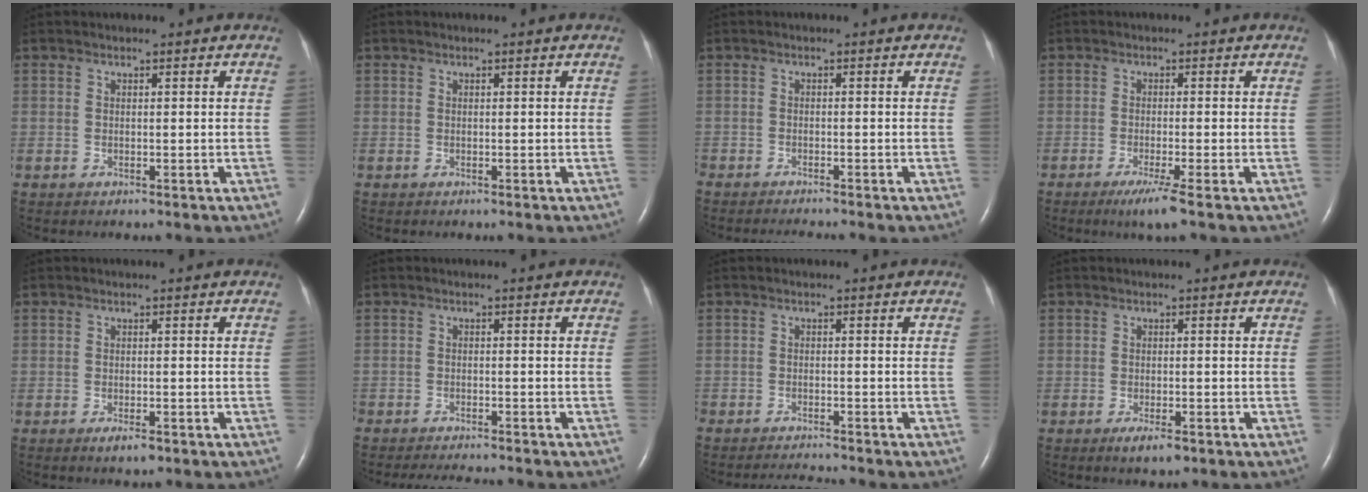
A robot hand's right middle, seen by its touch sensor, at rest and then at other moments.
{"total": 0.0}
{"total": 3.4, "force": [-3.2, -0.4, 1.1], "torque": [-0.016, -0.010, -0.049]}
{"total": 3.8, "force": [-2.3, -0.6, 3.0], "torque": [-0.056, -0.015, -0.043]}
{"total": 1.9, "force": [-1.2, 0.5, 1.4], "torque": [-0.027, -0.003, -0.018]}
{"total": 6.3, "force": [-5.8, 0.6, 2.3], "torque": [-0.029, -0.013, -0.088]}
{"total": 3.4, "force": [-3.3, -0.8, 0.3], "torque": [-0.010, -0.019, -0.054]}
{"total": 2.9, "force": [-1.8, 0.7, 2.2], "torque": [-0.041, -0.004, -0.027]}